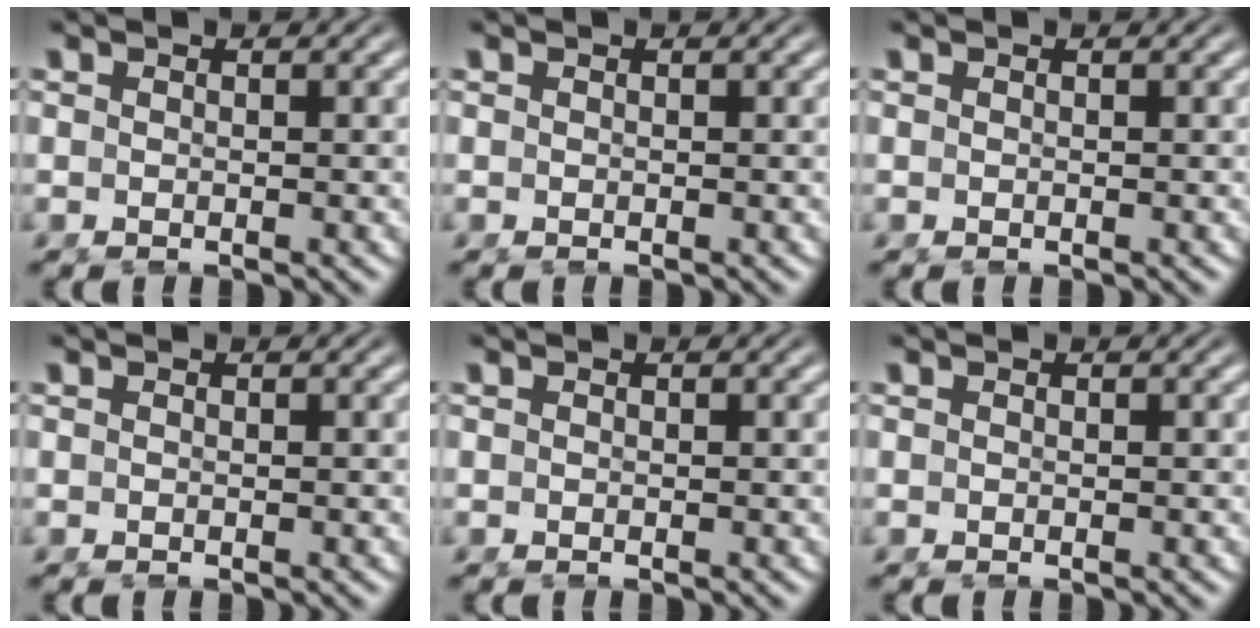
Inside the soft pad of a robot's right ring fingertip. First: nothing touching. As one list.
[{"total": 0.0}, {"total": 0.0}, {"total": 0.0}, {"total": 0.0}, {"total": 0.0}]